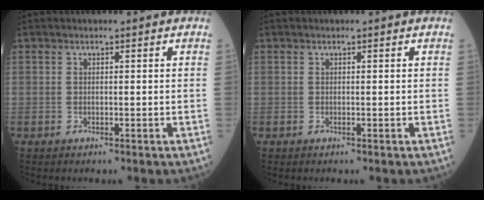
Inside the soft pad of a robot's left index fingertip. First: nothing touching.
{"total": 0.0}